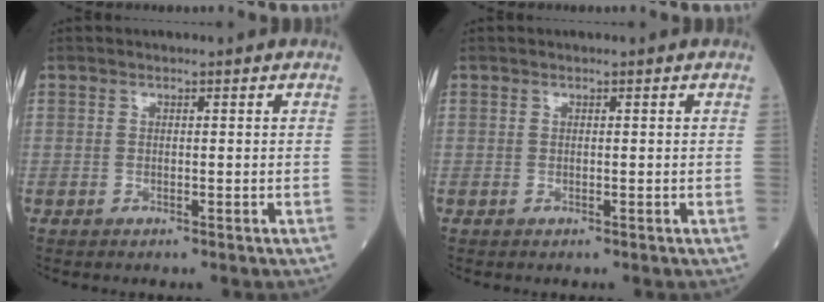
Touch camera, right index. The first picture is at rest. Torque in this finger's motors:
{"motor_torque": [0.00, 0.00, 0.00, 0.00]}